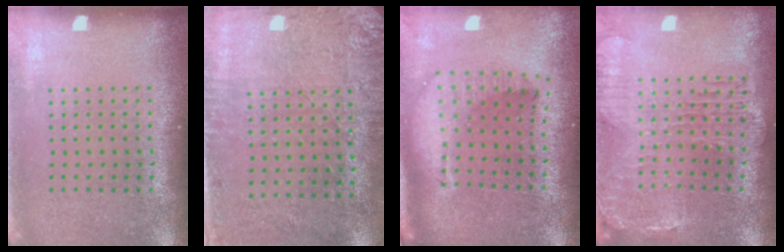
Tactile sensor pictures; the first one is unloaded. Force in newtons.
{"total": 2.8, "press": 2.3, "slide": 1.6}
{"total": 1.8, "press": 1.4, "slide": 1.0}
{"total": 1.5, "press": 1.4, "slide": 0.4}